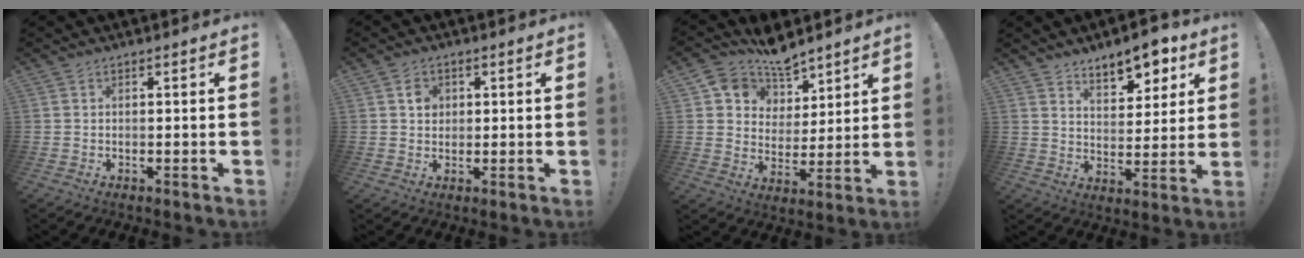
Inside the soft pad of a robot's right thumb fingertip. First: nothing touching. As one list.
[{"total": 3.7, "force": [1.0, 3.3, 1.5], "torque": [-0.012, -0.002, 0.013]}, {"total": 10.9, "force": [8.7, 6.5, 1.2], "torque": [-0.037, -0.074, 0.169]}, {"total": 10.1, "force": [7.6, 4.6, 4.8], "torque": [-0.046, -0.060, 0.134]}]